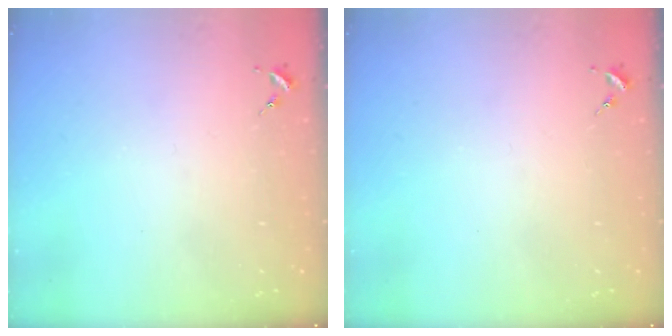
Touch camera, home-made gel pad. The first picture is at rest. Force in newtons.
{"total": 0.0}